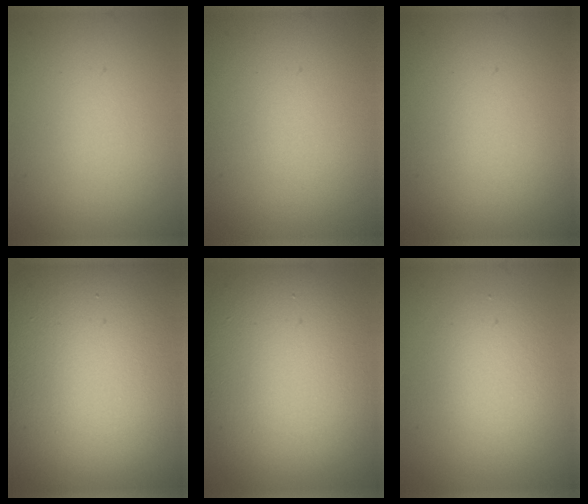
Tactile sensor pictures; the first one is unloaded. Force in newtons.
{"total": 0.0}
{"total": 0.0}
{"total": 21.6, "press": 21.6, "slide": 1.3}
{"total": 13.9, "press": 13.9, "slide": 0.8}
{"total": 2.9, "press": 2.9, "slide": 0.4}